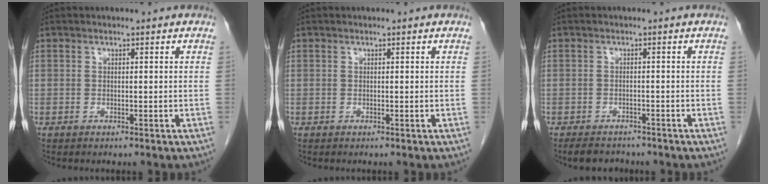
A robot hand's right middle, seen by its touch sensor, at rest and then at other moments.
{"total": 0.0}
{"total": 4.8, "force": [-4.2, 2.0, 1.4], "torque": [-0.023, -0.004, -0.059]}